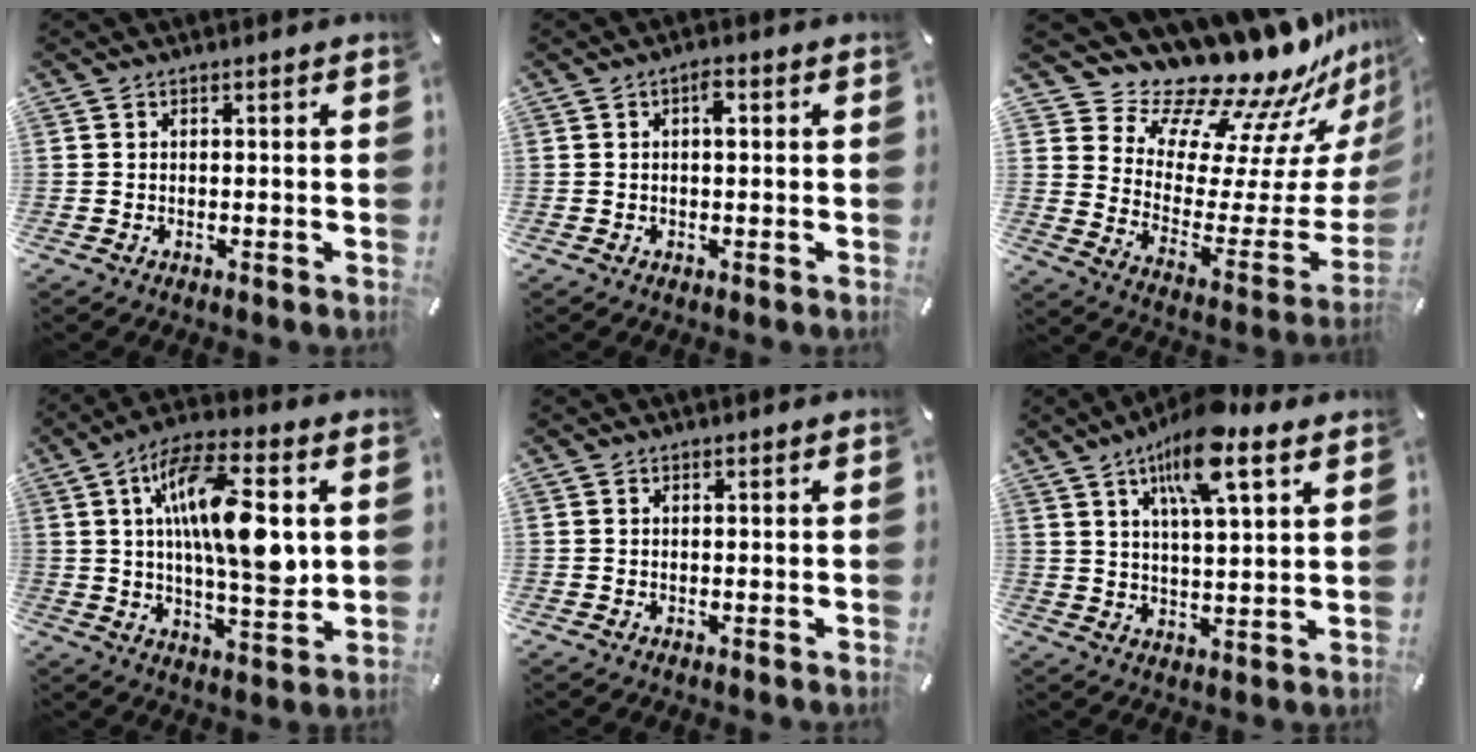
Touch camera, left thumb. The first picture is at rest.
{"total": 2.4, "force": [0.5, 1.0, 2.1], "torque": [-0.028, 0.002, 0.002]}
{"total": 21.4, "force": [20.0, 6.4, 4.4], "torque": [-0.065, -0.195, 0.343]}
{"total": 18.0, "force": [4.0, 6.7, 16.2], "torque": [-0.281, -0.003, 0.061]}
{"total": 0.0}
{"total": 13.6, "force": [8.7, 3.8, 9.8], "torque": [-0.166, -0.027, 0.146]}